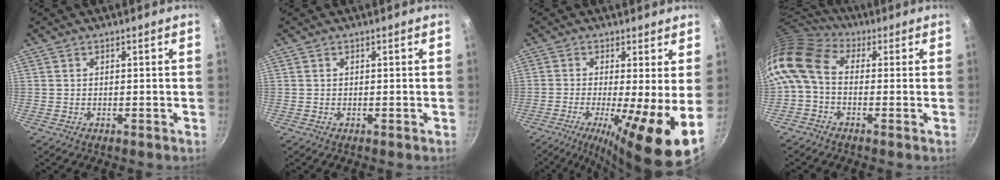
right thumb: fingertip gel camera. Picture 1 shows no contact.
{"total": 0.0}
{"total": 13.4, "force": [-2.6, 1.9, 13.0], "torque": [-0.214, -0.016, -0.044]}
{"total": 10.0, "force": [0.1, 6.9, 7.3], "torque": [-0.145, 0.028, -0.019]}